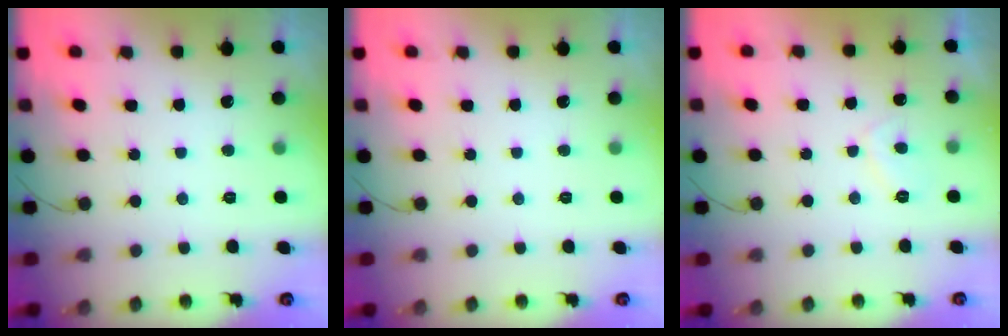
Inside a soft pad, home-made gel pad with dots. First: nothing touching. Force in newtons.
{"total": 0.0}
{"total": 3.0, "press": 2.9, "slide": 0.8}